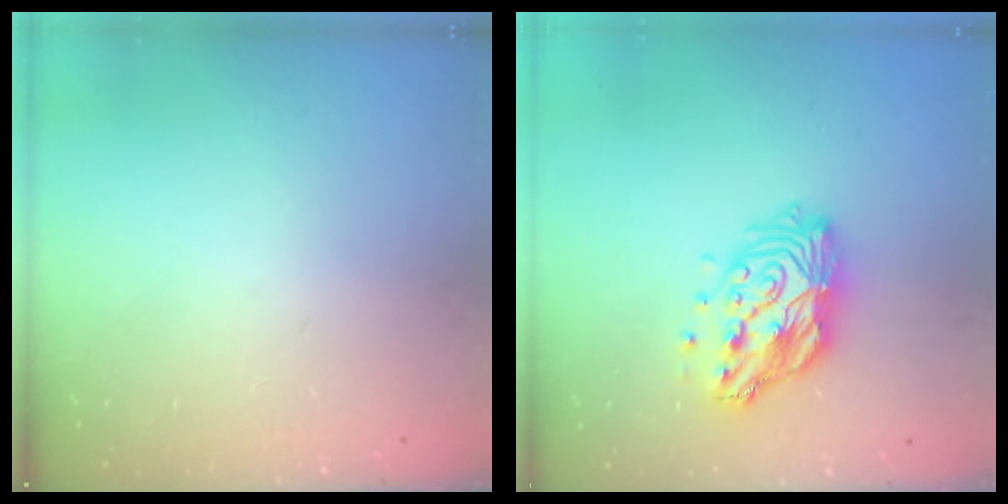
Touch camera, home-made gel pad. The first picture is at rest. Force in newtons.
{"total": 15.4, "press": 15.4, "slide": 1.4}